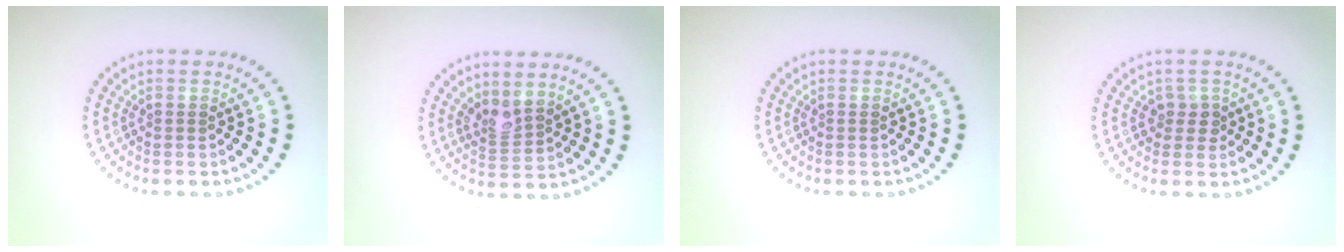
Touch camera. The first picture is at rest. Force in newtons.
{"total": 2.1, "press": 1.6, "slide": 1.3}
{"total": 0.0}
{"total": 1.5, "press": 1.2, "slide": 0.9}